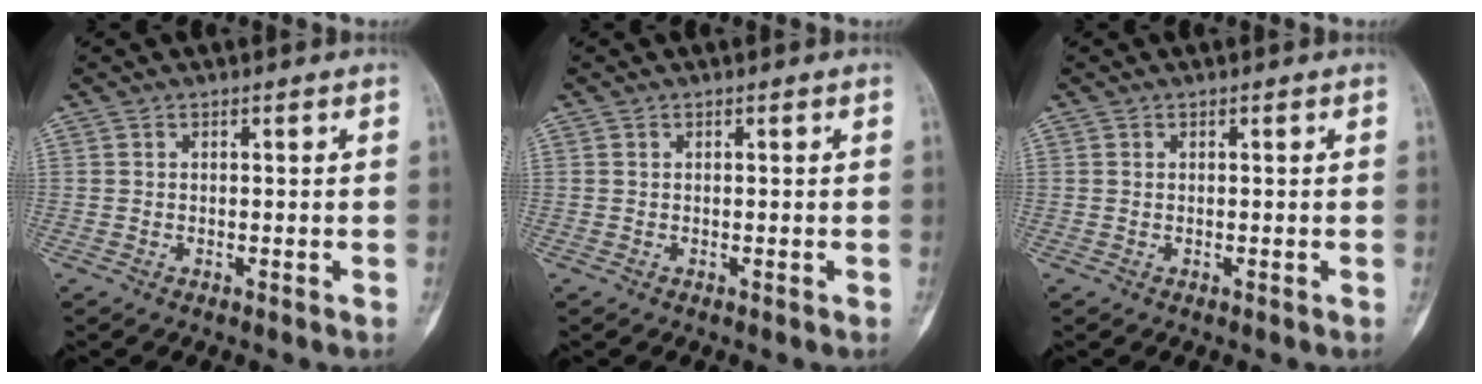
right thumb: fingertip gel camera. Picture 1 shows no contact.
{"total": 0.0}
{"total": 0.0}